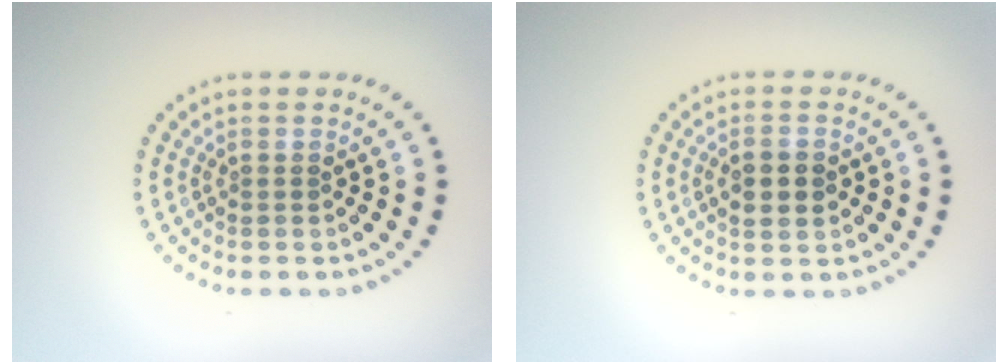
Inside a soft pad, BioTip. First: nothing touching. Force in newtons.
{"total": 2.3, "press": 2.3, "slide": 0.1}